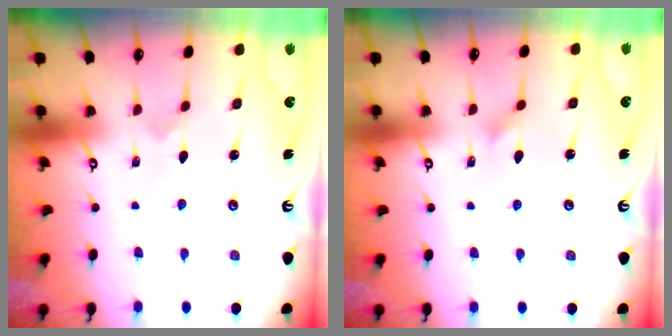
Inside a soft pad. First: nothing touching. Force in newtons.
{"total": 2.6, "press": 2.6, "slide": 0.2}